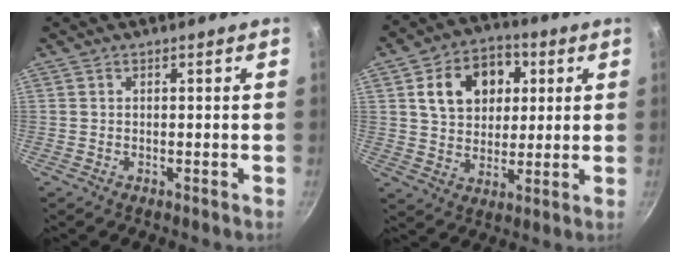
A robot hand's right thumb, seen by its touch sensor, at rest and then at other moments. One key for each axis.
{"total": 14.0, "fx": 3.9, "fy": 10.6, "fz": 8.3, "tx": -0.101, "ty": 0.011, "tz": 0.058}